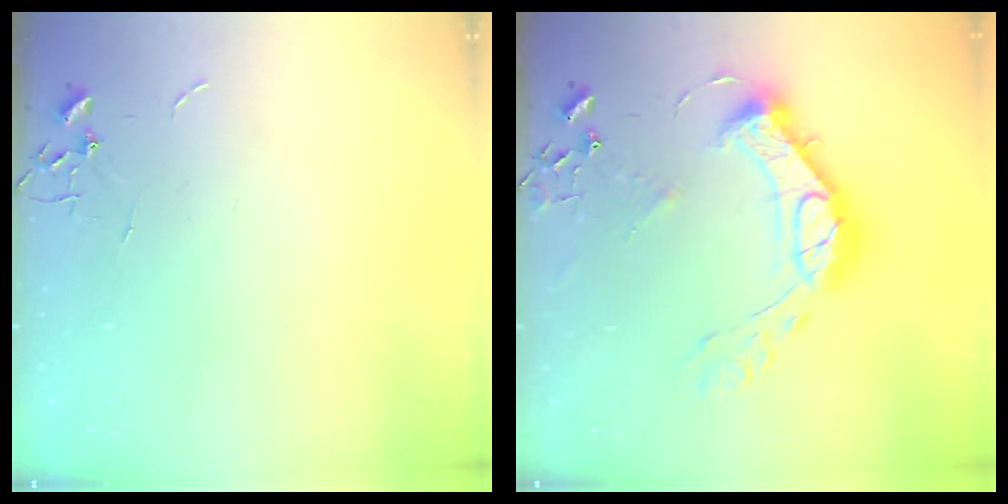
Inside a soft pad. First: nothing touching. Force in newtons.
{"total": 20.0, "press": 19.9, "slide": 1.5}